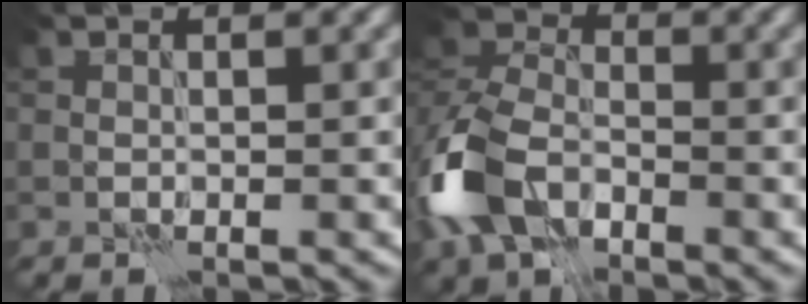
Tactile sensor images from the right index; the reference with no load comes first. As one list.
[{"total": 8.3, "force": [-3.8, 5.2, 5.3], "torque": [-0.122, 0.003, -0.089]}]